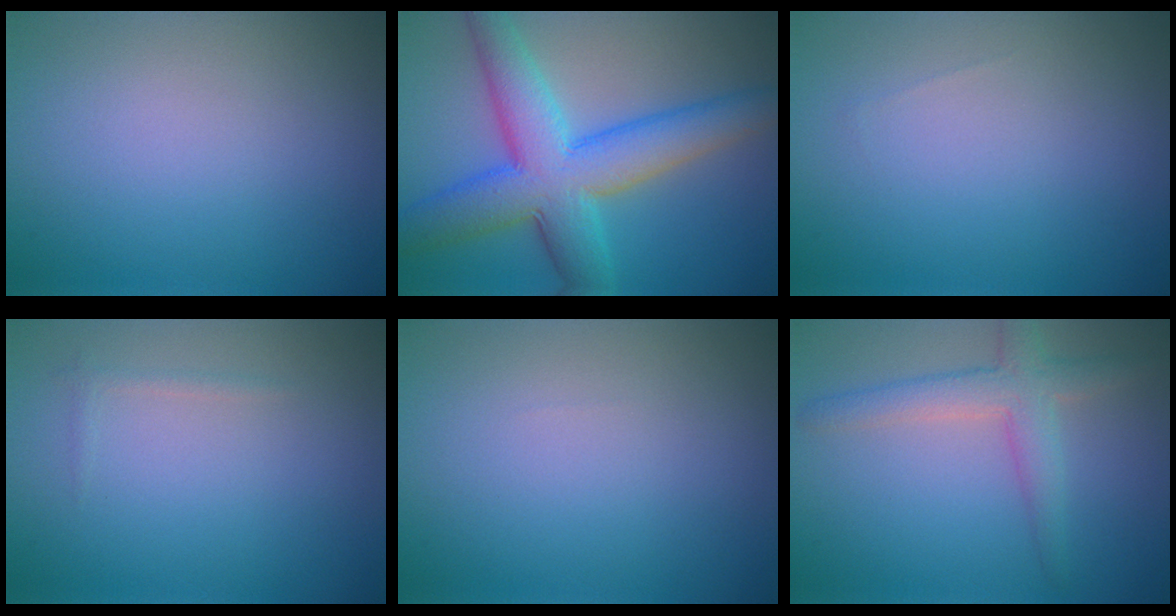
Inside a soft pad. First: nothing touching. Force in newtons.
{"total": 9.7, "press": 9.7, "slide": 0.1}
{"total": 0.0}
{"total": 0.6, "press": 0.6, "slide": 0.0}
{"total": 0.0}
{"total": 3.5, "press": 3.5, "slide": 0.1}